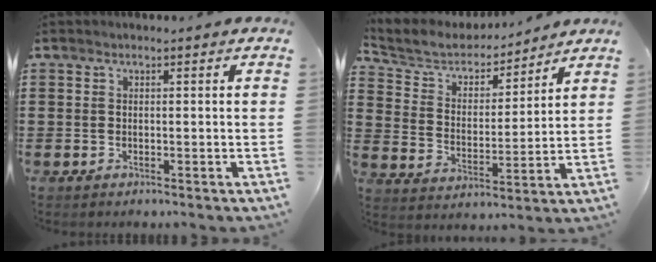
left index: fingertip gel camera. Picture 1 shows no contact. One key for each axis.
{"total": 6.3, "fx": 6.0, "fy": 1.8, "fz": 1.0, "tx": -0.056, "ty": -0.038, "tz": 0.101}